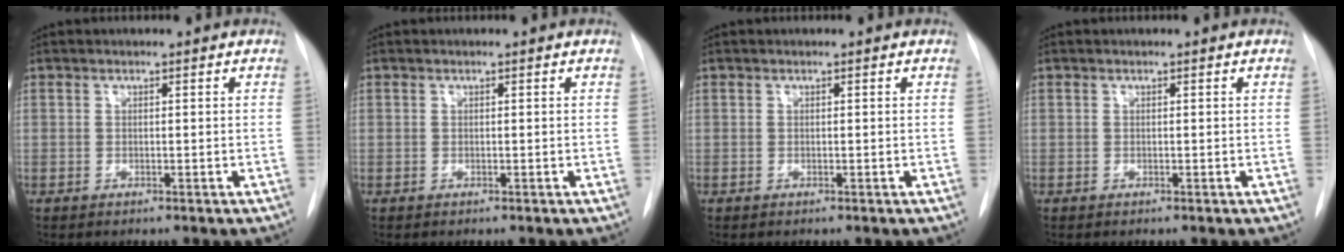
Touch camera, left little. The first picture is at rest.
{"total": 0.0}
{"total": 0.0}
{"total": 0.0}